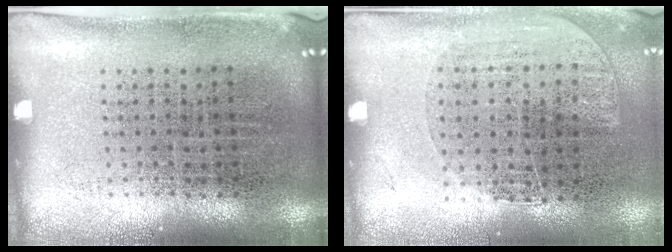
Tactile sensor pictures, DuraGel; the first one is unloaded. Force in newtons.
{"total": 1.0, "press": 0.9, "slide": 0.5}